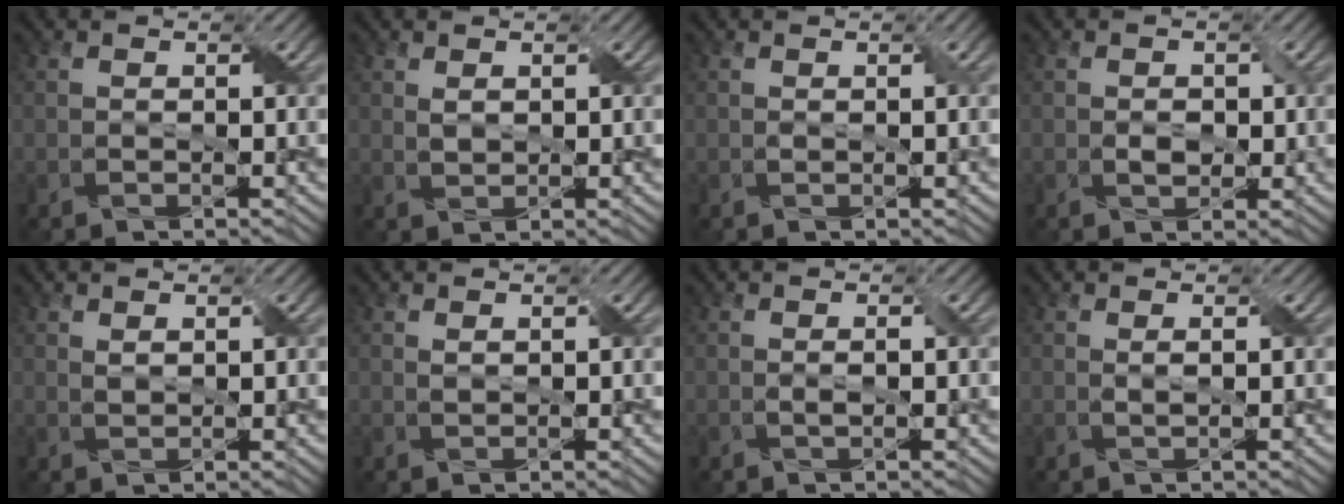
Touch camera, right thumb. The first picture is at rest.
{"total": 1.5, "force": [0.7, 0.9, 1.0], "torque": [-0.025, 0.000, 0.017]}
{"total": 0.7, "force": [0.2, 0.1, 0.7], "torque": [-0.013, 0.002, 0.003]}
{"total": 1.9, "force": [-0.1, 1.4, 1.3], "torque": [-0.028, -0.004, -0.001]}
{"total": 1.1, "force": [0.7, 0.6, 0.7], "torque": [-0.021, 0.000, 0.017]}
{"total": 0.9, "force": [0.5, 0.4, 0.6], "torque": [-0.017, 0.000, 0.011]}
{"total": 0.9, "force": [0.0, 0.3, 0.8], "torque": [-0.017, 0.000, 0.001]}
{"total": 0.7, "force": [0.3, 0.0, 0.6], "torque": [-0.016, 0.002, 0.005]}